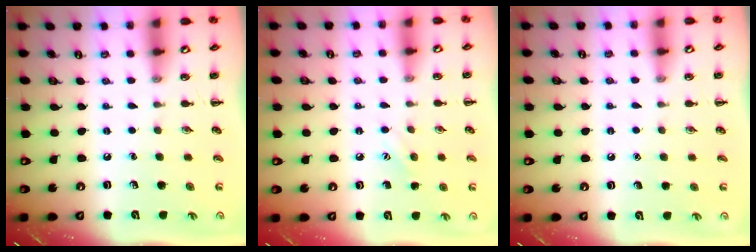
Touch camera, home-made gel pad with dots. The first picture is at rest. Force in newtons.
{"total": 5.9, "press": 5.7, "slide": 1.4}
{"total": 1.4, "press": 1.4, "slide": 0.1}